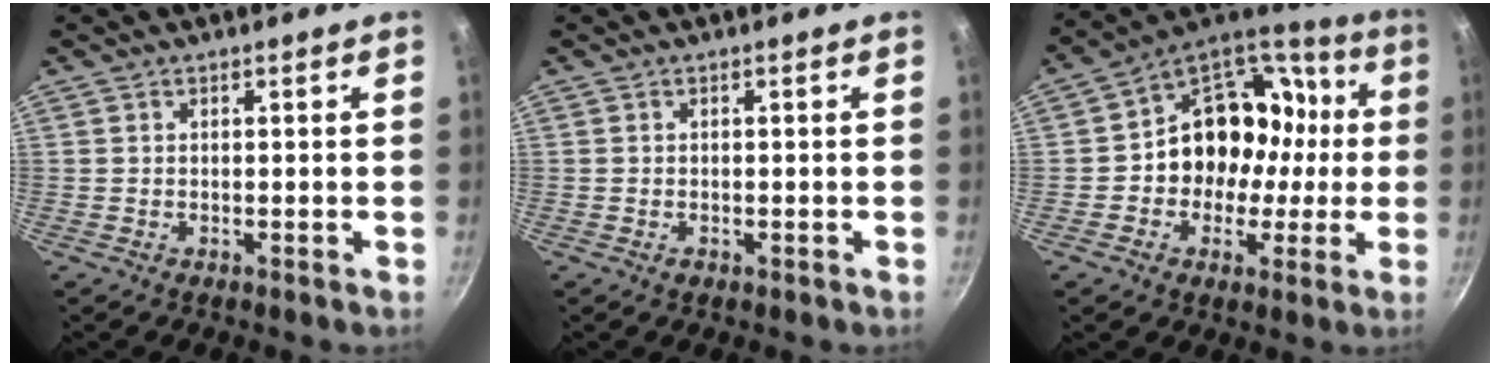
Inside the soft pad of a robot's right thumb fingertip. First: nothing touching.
{"total": 0.7, "force": [-0.3, 0.5, 0.4], "torque": [-0.005, 0.000, -0.005]}
{"total": 18.4, "force": [-0.5, 15.7, 9.6], "torque": [-0.099, 0.055, -0.013]}